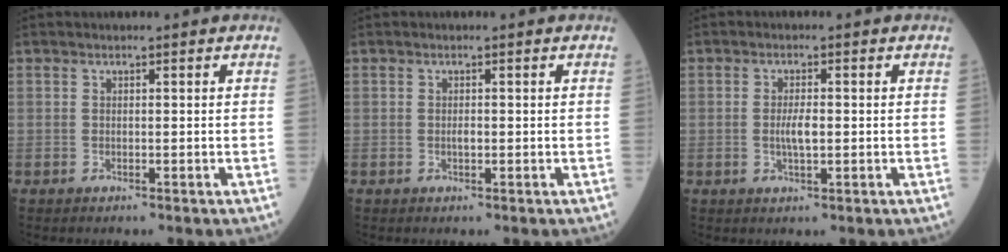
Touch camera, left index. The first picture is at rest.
{"total": 0.9, "force": [-0.1, 0.3, 0.8], "torque": [-0.017, 0.000, -0.001]}
{"total": 2.9, "force": [-0.2, 0.6, 2.8], "torque": [-0.058, -0.001, -0.003]}